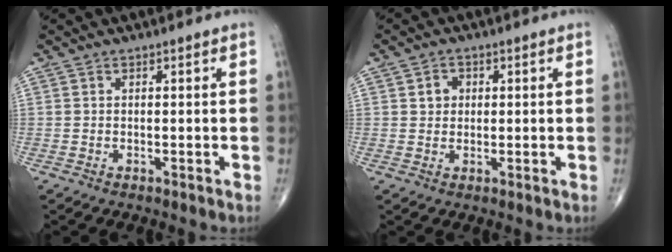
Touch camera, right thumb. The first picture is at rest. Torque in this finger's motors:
{"motor_torque": [0.06, 0.04, 0.08, -0.05, 0.02]}